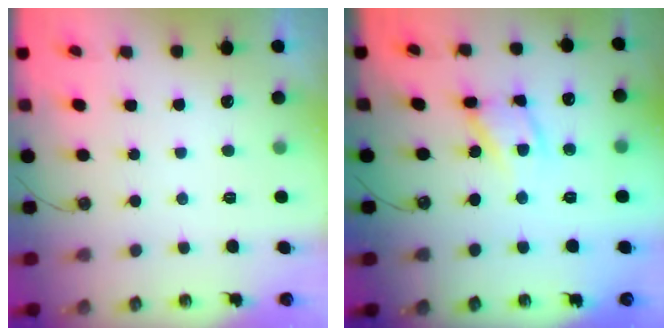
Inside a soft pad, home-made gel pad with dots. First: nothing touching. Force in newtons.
{"total": 12.7, "press": 12.6, "slide": 1.4}